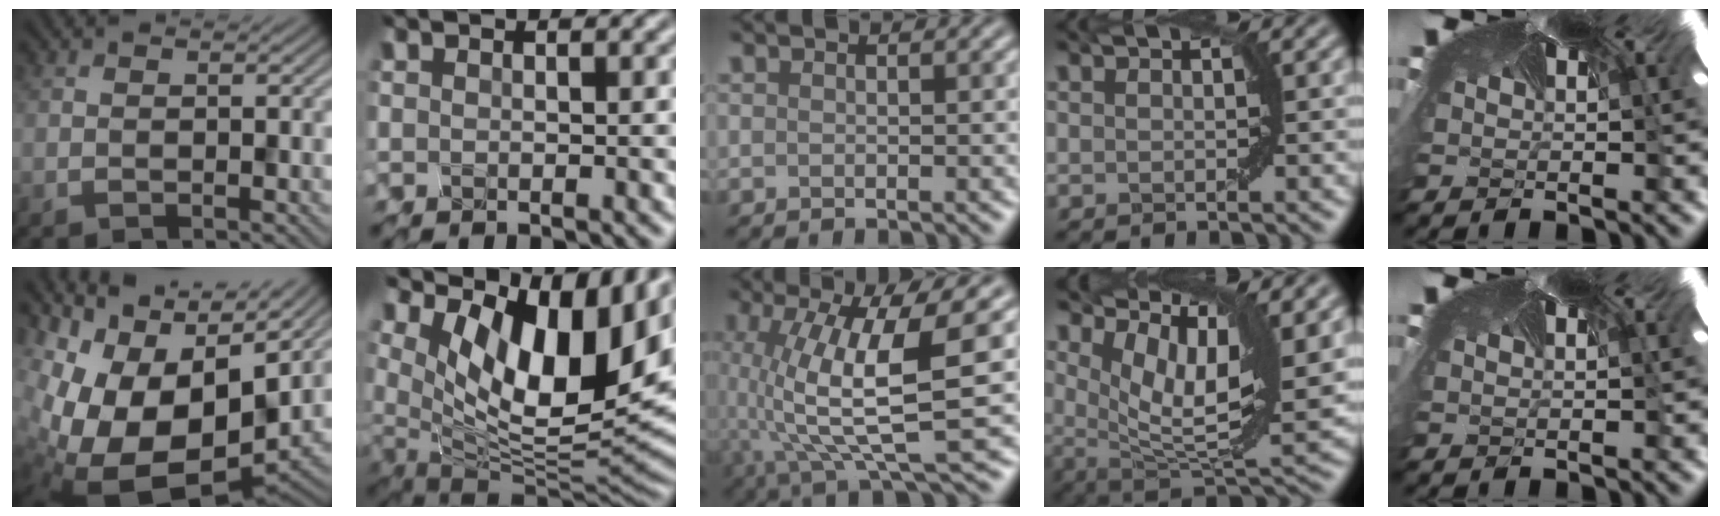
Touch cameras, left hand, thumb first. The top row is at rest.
{"thumb": {"total": 18.9, "force": [-3.0, 10.6, 15.3], "torque": [-0.301, -0.037, -0.036]}, "index": {"total": 16.6, "force": [4.7, 8.7, 13.3], "torque": [-0.230, 0.023, 0.078]}, "middle": {"total": 9.1, "force": [-1.0, 1.9, 8.8], "torque": [-0.187, 0.002, 0.003]}, "ring": {"total": 8.3, "force": [3.8, 2.6, 6.9], "torque": [-0.131, 0.002, 0.076]}, "little": {"total": 0.5, "force": [-0.5, -0.1, 0.0], "torque": [-0.001, -0.003, -0.004]}}